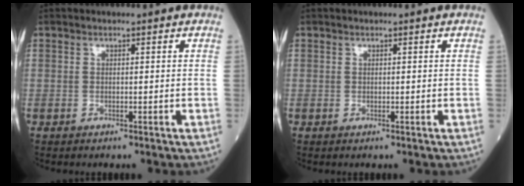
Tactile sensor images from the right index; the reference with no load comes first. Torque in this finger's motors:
{"motor_torque": [0.00, 0.00, 0.00, 0.00]}